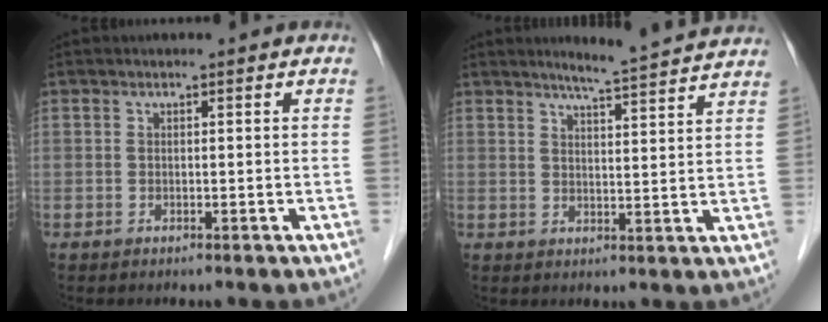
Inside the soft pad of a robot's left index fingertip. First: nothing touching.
{"total": 9.3, "force": [8.6, -0.8, 3.4], "torque": [-0.058, 0.001, 0.106]}